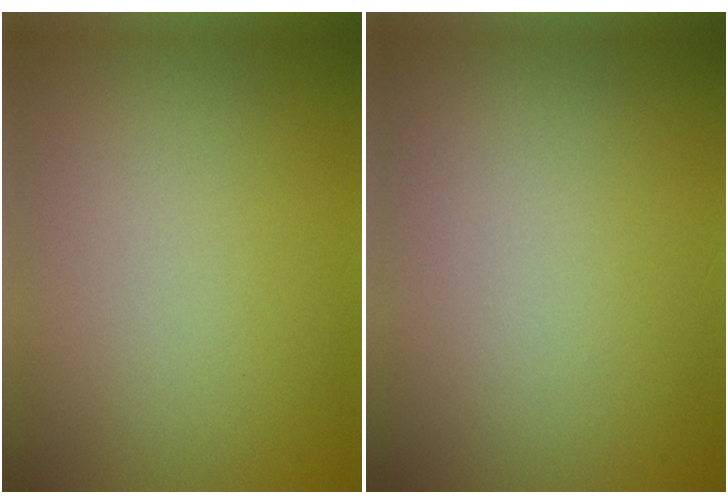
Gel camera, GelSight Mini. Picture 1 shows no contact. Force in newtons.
{"total": 0.0}